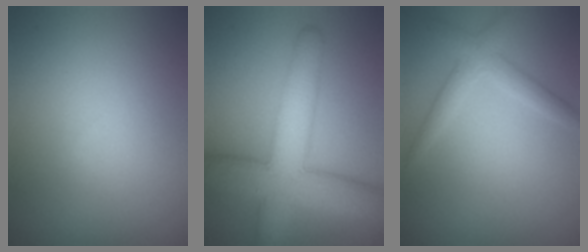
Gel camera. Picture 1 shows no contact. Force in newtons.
{"total": 8.1, "press": 8.1, "slide": 0.3}
{"total": 2.4, "press": 2.4, "slide": 0.2}